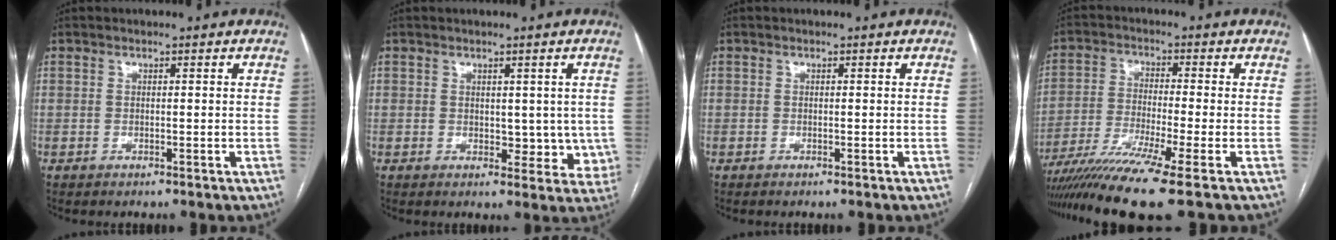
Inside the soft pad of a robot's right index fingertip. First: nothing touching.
{"total": 4.9, "force": [0.4, 3.5, 3.5], "torque": [-0.023, 0.001, 0.011]}
{"total": 0.0}
{"total": 11.8, "force": [-8.6, -2.1, 7.7], "torque": [-0.135, -0.032, -0.145]}